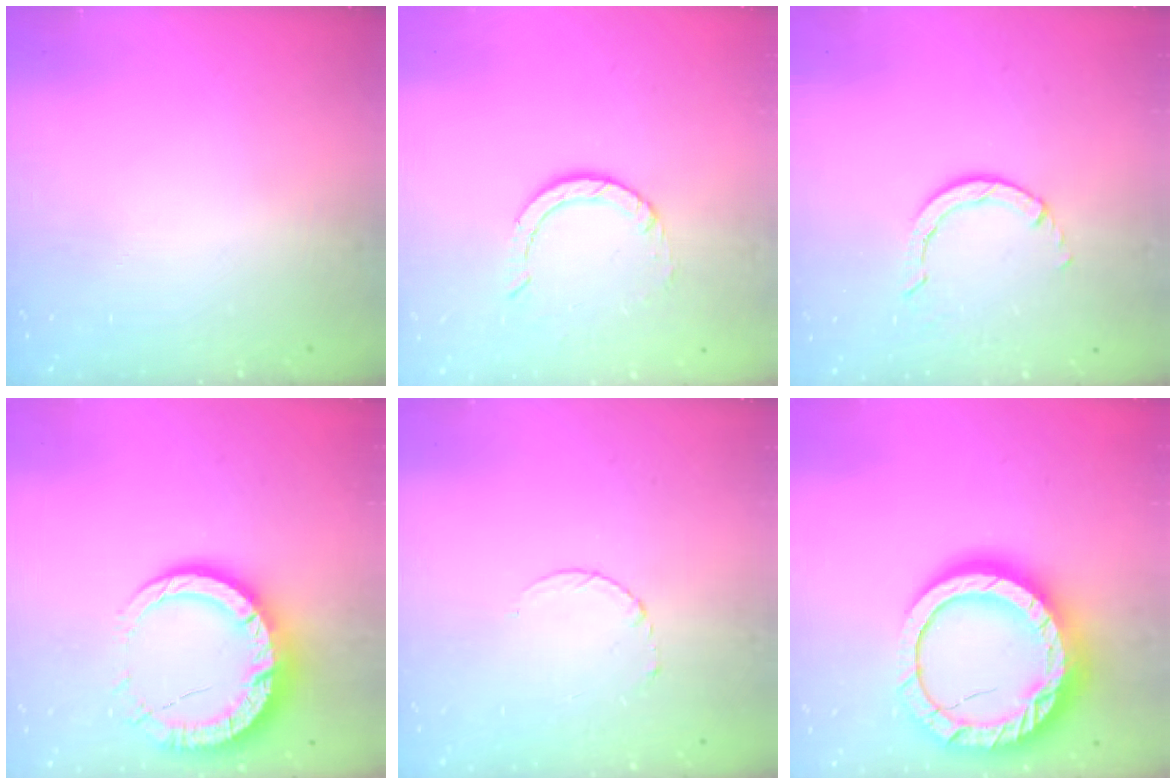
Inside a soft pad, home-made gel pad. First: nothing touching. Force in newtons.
{"total": 2.9, "press": 2.9, "slide": 0.2}
{"total": 2.8, "press": 2.8, "slide": 0.2}
{"total": 13.4, "press": 13.3, "slide": 1.1}
{"total": 2.5, "press": 2.5, "slide": 0.3}
{"total": 22.6, "press": 22.5, "slide": 2.2}